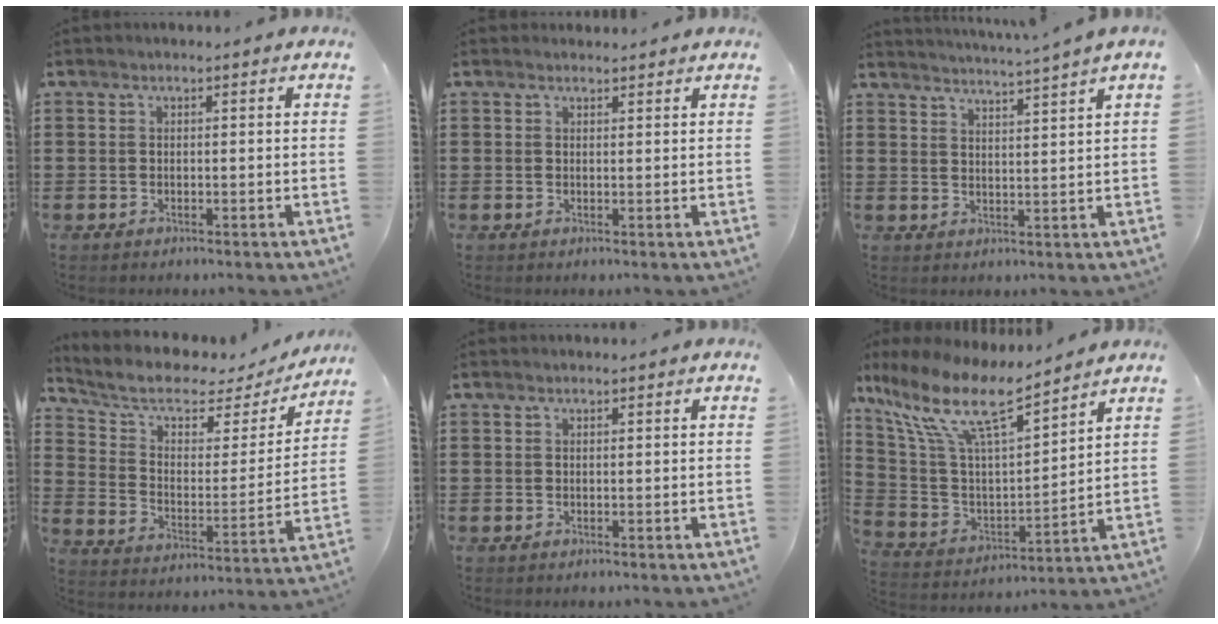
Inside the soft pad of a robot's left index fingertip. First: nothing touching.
{"total": 1.1, "force": [1.1, 0.3, 0.1], "torque": [-0.004, 0.002, 0.022]}
{"total": 3.1, "force": [2.9, -1.1, 0.5], "torque": [-0.018, -0.020, 0.048]}
{"total": 6.7, "force": [5.2, 2.6, 3.3], "torque": [-0.092, -0.033, 0.086]}
{"total": 0.0}
{"total": 12.3, "force": [8.6, 2.9, 8.3], "torque": [-0.204, -0.058, 0.143]}